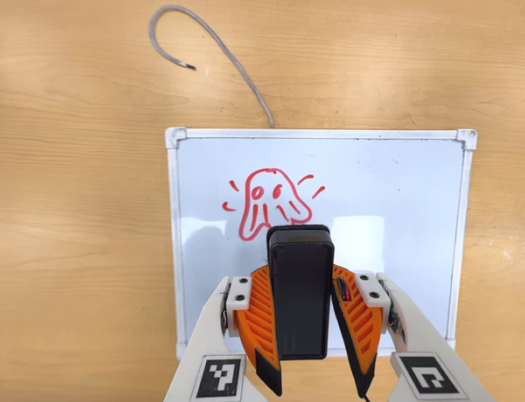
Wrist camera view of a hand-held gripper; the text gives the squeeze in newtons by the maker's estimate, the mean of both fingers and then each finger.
{"total": 7.7, "left": 6.5, "right": 8.9}